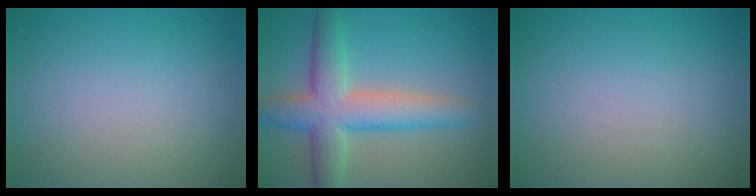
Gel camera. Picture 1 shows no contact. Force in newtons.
{"total": 6.9, "press": 6.9, "slide": 0.2}
{"total": 0.0}